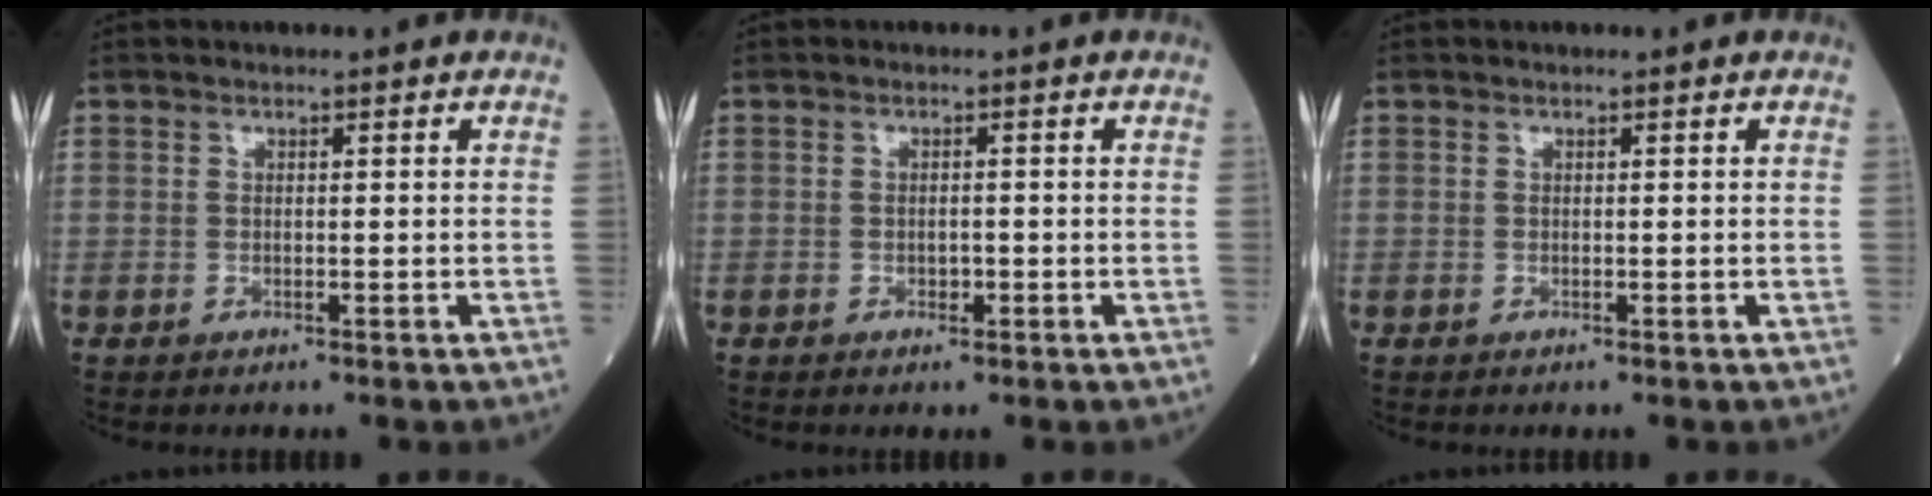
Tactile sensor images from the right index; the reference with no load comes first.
{"total": 1.2, "force": [-0.5, 0.6, 1.0], "torque": [-0.016, 0.000, -0.006]}
{"total": 0.0}